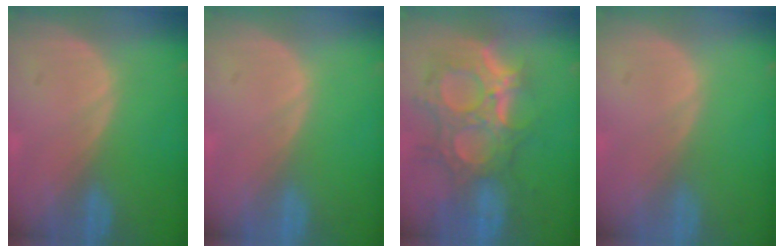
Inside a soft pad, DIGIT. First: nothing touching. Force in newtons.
{"total": 0.0}
{"total": 11.9, "press": 10.7, "slide": 5.3}
{"total": 0.0}